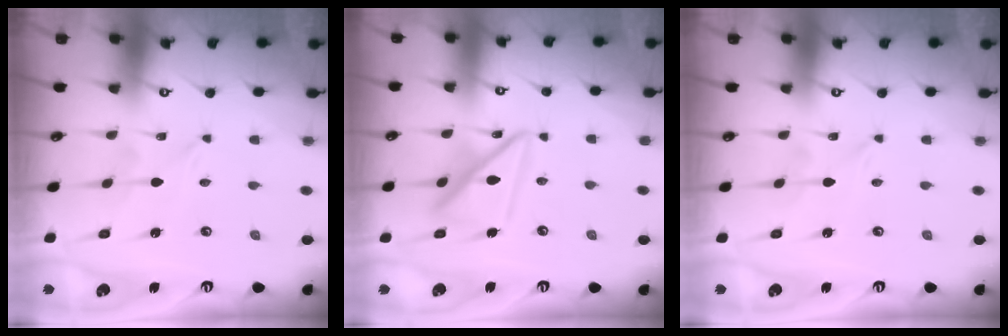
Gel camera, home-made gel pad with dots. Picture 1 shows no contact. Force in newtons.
{"total": 13.5, "press": 13.4, "slide": 1.3}
{"total": 0.0}